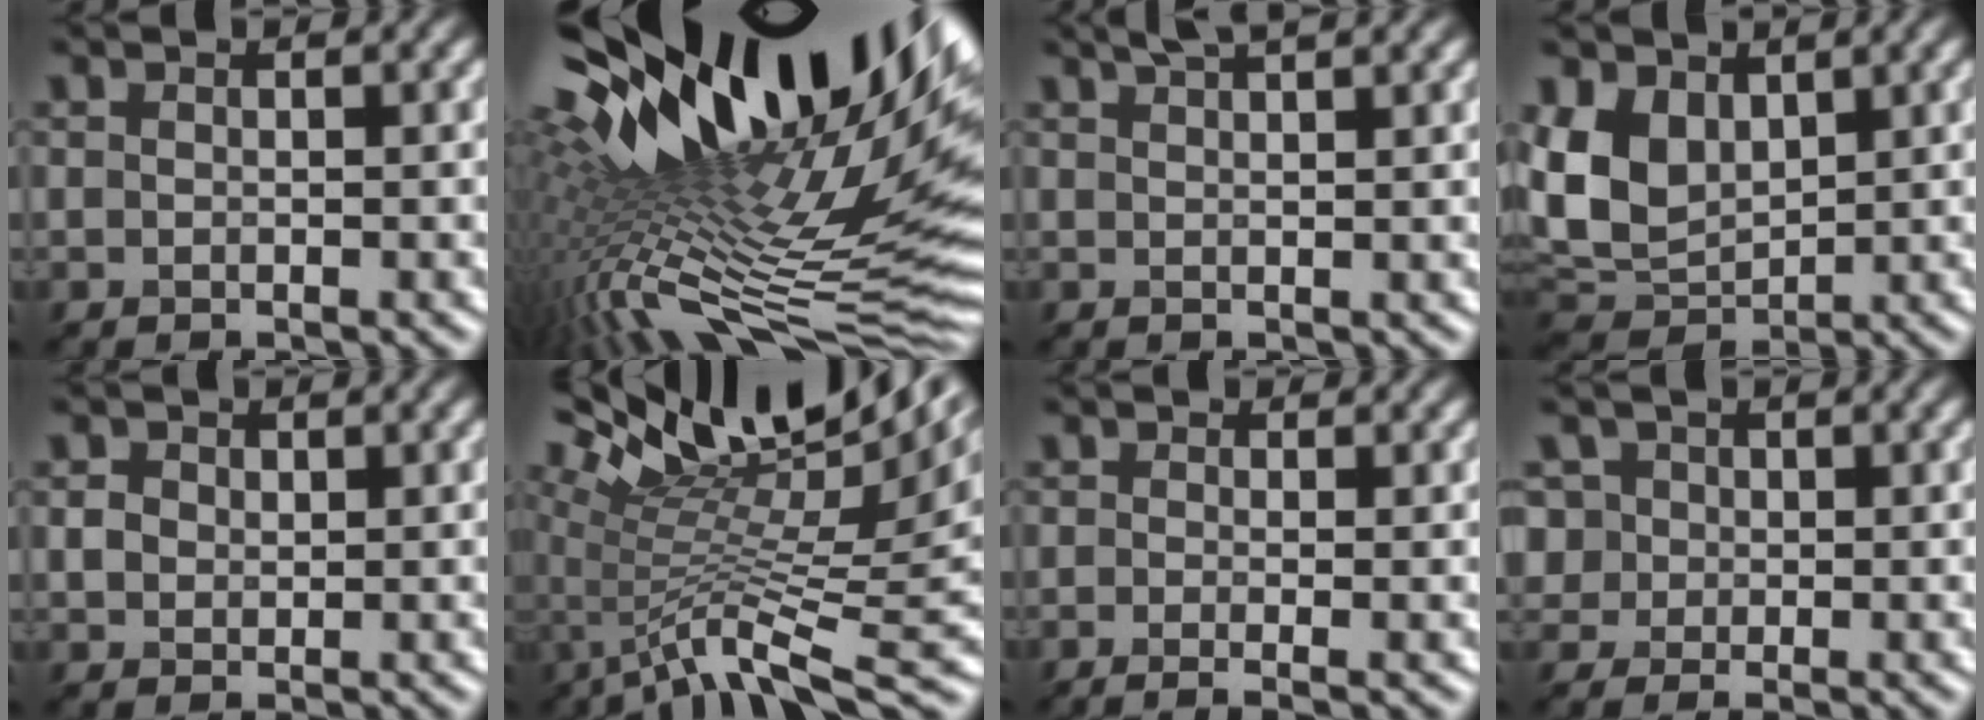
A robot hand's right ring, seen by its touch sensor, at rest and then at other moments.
{"total": 20.2, "force": [6.0, 7.2, 17.9], "torque": [-0.273, -0.007, 0.119]}
{"total": 3.3, "force": [2.4, 0.8, 2.1], "torque": [-0.008, 0.012, 0.019]}
{"total": 6.6, "force": [1.9, 4.7, 4.3], "torque": [-0.105, -0.007, 0.037]}
{"total": 1.4, "force": [0.5, 1.2, 0.5], "torque": [-0.011, 0.000, 0.008]}
{"total": 13.0, "force": [4.7, 4.0, 11.5], "torque": [-0.201, 0.018, 0.092]}
{"total": 2.5, "force": [-0.1, 1.2, 2.2], "torque": [-0.034, -0.004, -0.016]}
{"total": 4.1, "force": [1.7, 3.4, 1.7], "torque": [-0.039, 0.013, 0.012]}